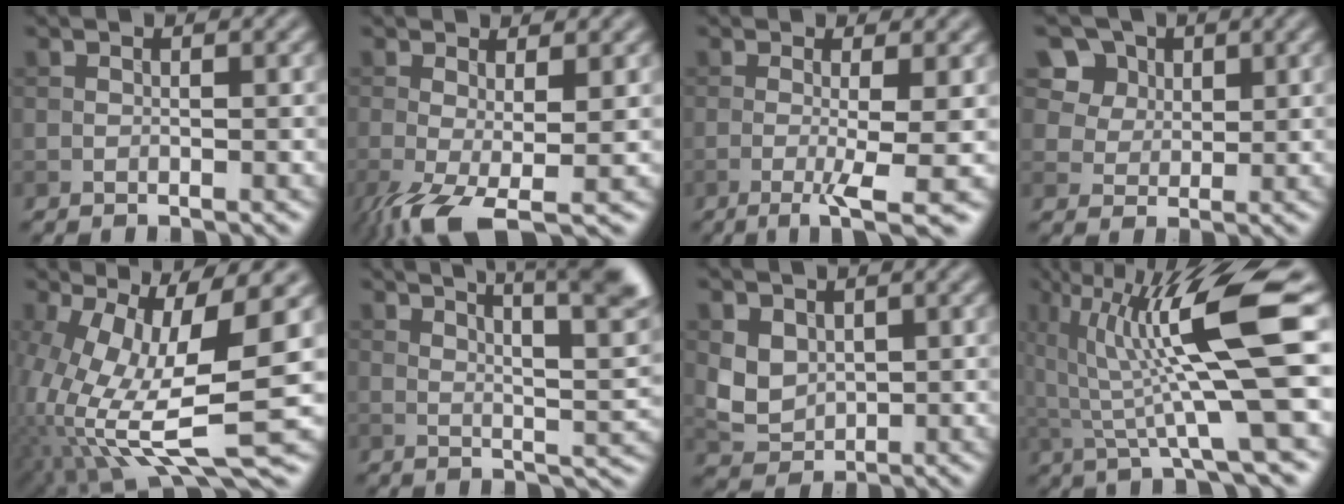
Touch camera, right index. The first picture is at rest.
{"total": 5.8, "force": [-2.5, 1.6, 4.9], "torque": [-0.104, -0.020, -0.049]}
{"total": 5.1, "force": [-1.3, 0.9, 4.9], "torque": [-0.080, -0.010, -0.022]}
{"total": 9.3, "force": [5.3, 6.6, 3.7], "torque": [-0.093, 0.007, 0.092]}
{"total": 12.5, "force": [-2.1, 4.1, 11.7], "torque": [-0.240, -0.013, -0.031]}
{"total": 9.3, "force": [5.5, 2.3, 7.1], "torque": [-0.077, 0.021, 0.059]}
{"total": 3.1, "force": [0.7, 2.5, 1.7], "torque": [-0.036, -0.007, 0.016]}
{"total": 11.3, "force": [2.7, 1.8, 10.8], "torque": [-0.173, -0.002, 0.053]}